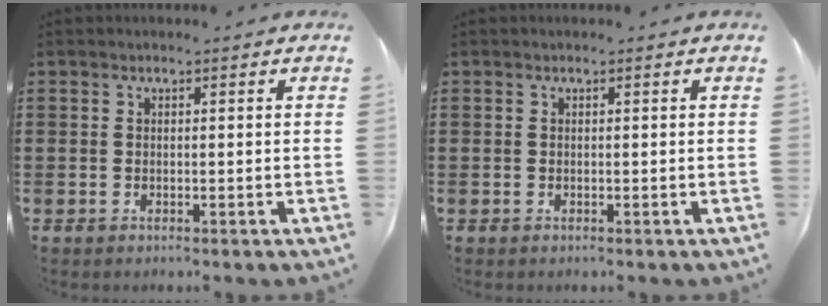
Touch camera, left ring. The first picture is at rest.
{"total": 0.0}